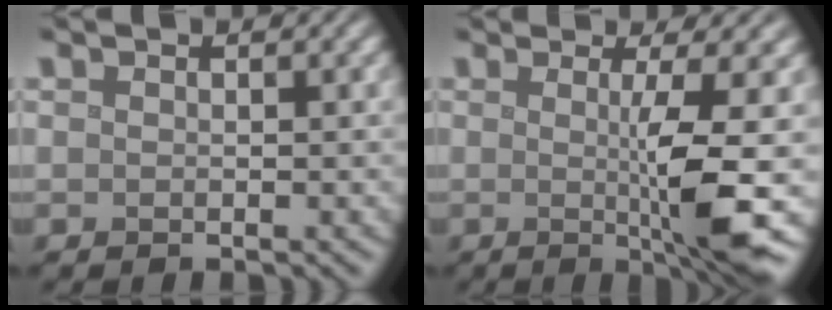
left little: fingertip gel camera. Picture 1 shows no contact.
{"total": 6.3, "force": [-0.4, 0.4, 6.3], "torque": [-0.107, -0.007, -0.001]}